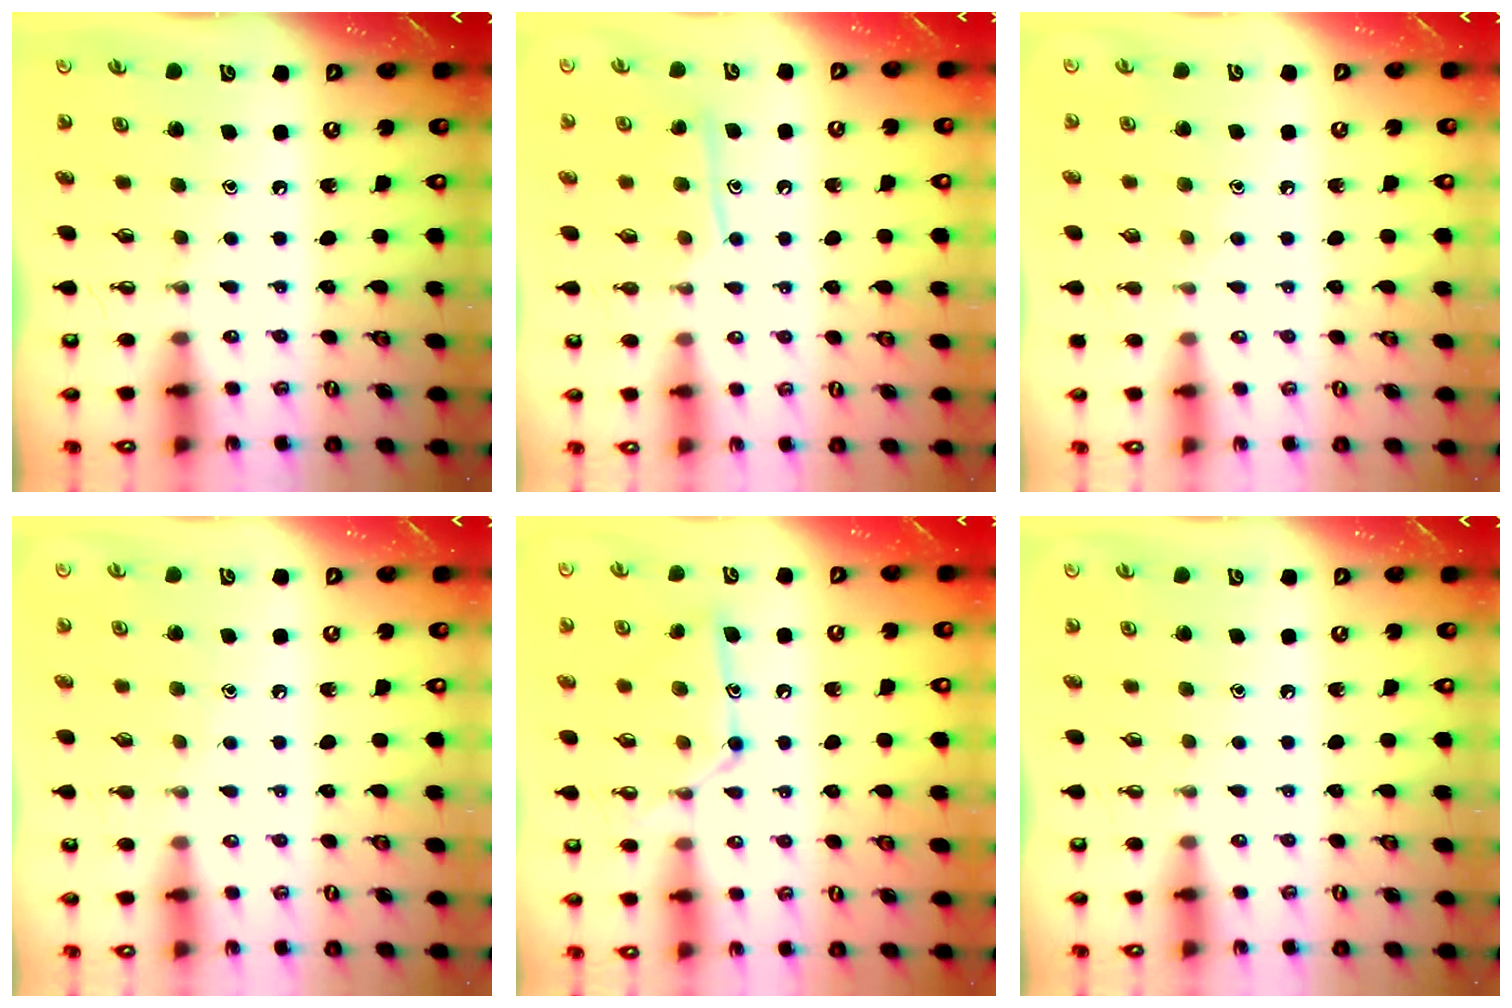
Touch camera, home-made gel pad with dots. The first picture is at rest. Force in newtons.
{"total": 9.9, "press": 9.9, "slide": 0.8}
{"total": 4.4, "press": 4.4, "slide": 0.5}
{"total": 2.9, "press": 2.9, "slide": 0.3}
{"total": 12.9, "press": 12.9, "slide": 1.0}
{"total": 0.0}